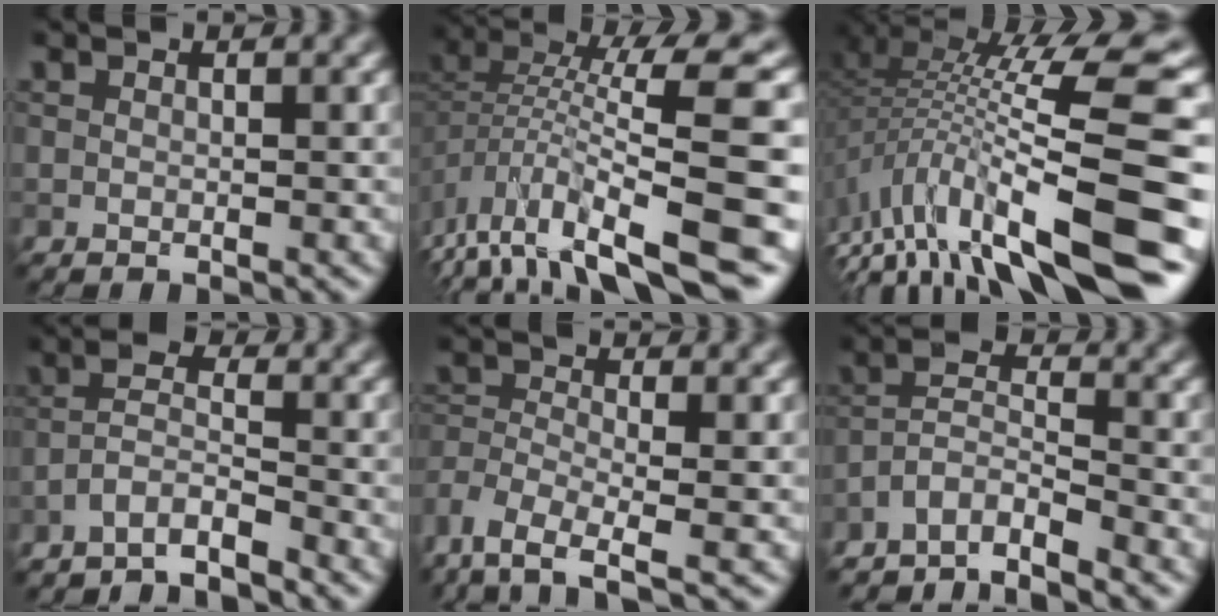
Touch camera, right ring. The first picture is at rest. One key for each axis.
{"total": 10.0, "fx": -3.7, "fy": 2.8, "fz": 8.9, "tx": -0.158, "ty": 0.028, "tz": -0.058}
{"total": 13.8, "fx": -5.6, "fy": 3.2, "fz": 12.2, "tx": -0.212, "ty": 0.019, "tz": -0.092}
{"total": 3.3, "fx": -2.8, "fy": 0.5, "fz": 1.7, "tx": -0.035, "ty": 0.007, "tz": -0.062}
{"total": 5.7, "fx": -4.0, "fy": 2.1, "fz": 3.6, "tx": -0.076, "ty": -0.008, "tz": -0.084}
{"total": 4.6, "fx": -4.1, "fy": 0.7, "fz": 1.8, "tx": -0.029, "ty": 0.001, "tz": -0.085}